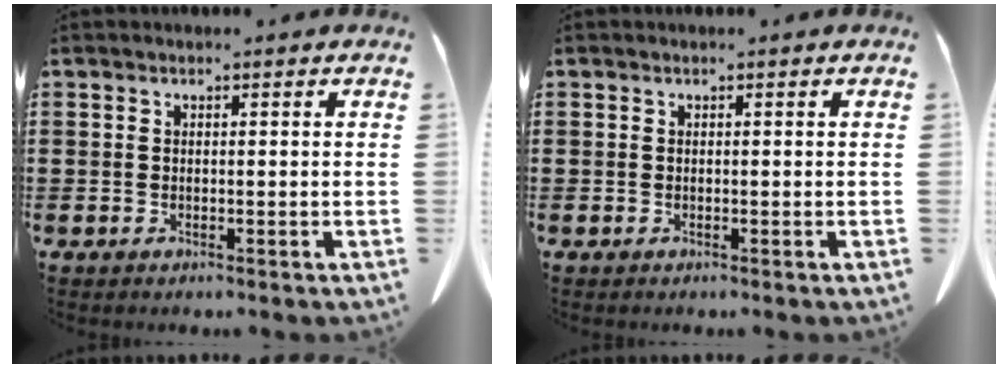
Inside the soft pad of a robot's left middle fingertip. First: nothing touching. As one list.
[{"total": 0.0}]